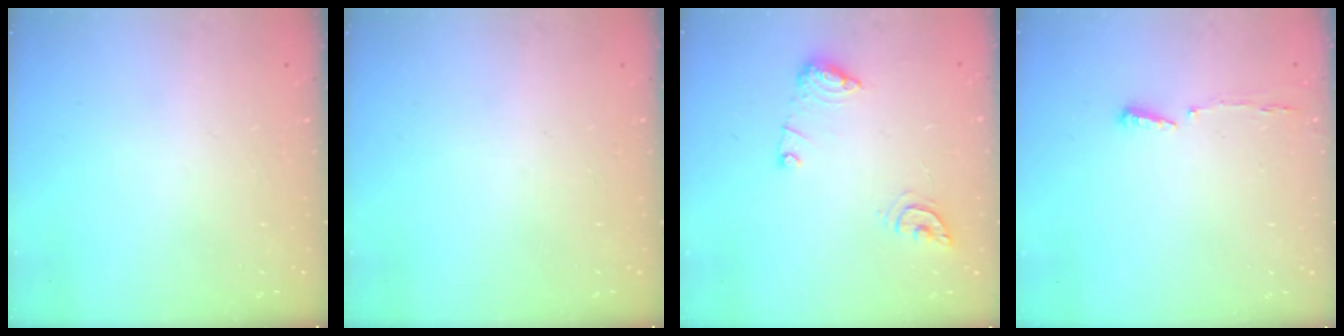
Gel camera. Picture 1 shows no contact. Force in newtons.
{"total": 0.0}
{"total": 10.2, "press": 10.1, "slide": 1.2}
{"total": 3.4, "press": 3.3, "slide": 0.9}